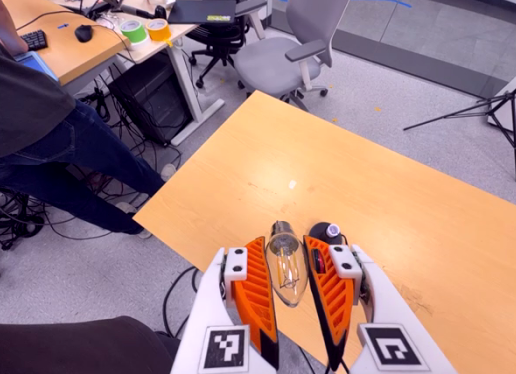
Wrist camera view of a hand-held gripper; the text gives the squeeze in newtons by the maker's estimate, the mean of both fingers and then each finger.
{"total": 11.8, "left": 12.0, "right": 11.6}